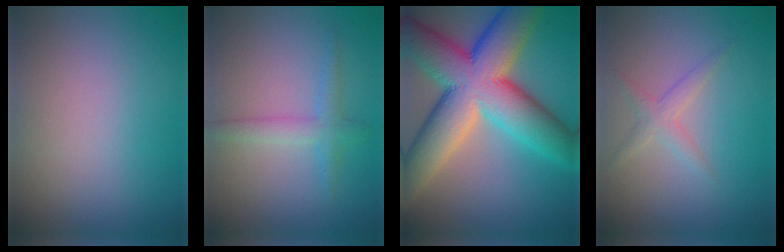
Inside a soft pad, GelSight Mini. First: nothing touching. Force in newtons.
{"total": 2.3, "press": 2.3, "slide": 0.1}
{"total": 14.6, "press": 14.6, "slide": 0.7}
{"total": 1.7, "press": 1.7, "slide": 0.1}